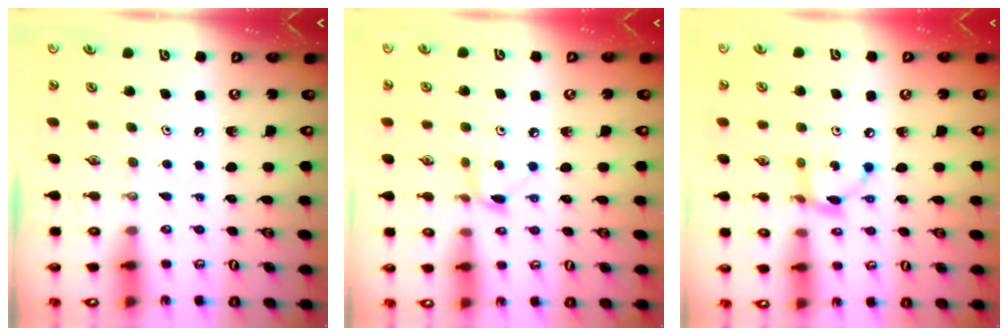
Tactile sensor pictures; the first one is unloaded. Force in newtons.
{"total": 4.7, "press": 4.7, "slide": 0.6}
{"total": 6.4, "press": 6.4, "slide": 0.2}